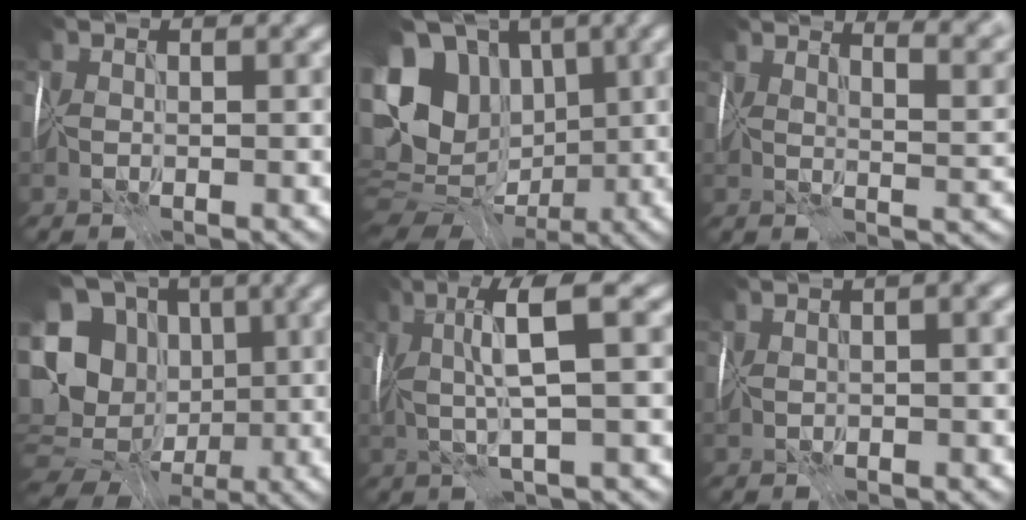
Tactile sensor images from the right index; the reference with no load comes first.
{"total": 15.6, "force": [1.8, 12.4, 9.3], "torque": [-0.190, 0.008, 0.036]}
{"total": 10.4, "force": [7.9, 3.1, 5.9], "torque": [-0.050, 0.039, 0.071]}
{"total": 14.7, "force": [-0.6, 12.1, 8.3], "torque": [-0.184, 0.005, -0.008]}
{"total": 5.9, "force": [1.5, 0.7, 5.7], "torque": [-0.114, 0.005, 0.027]}
{"total": 6.2, "force": [2.3, 2.6, 5.1], "torque": [-0.045, 0.034, 0.014]}